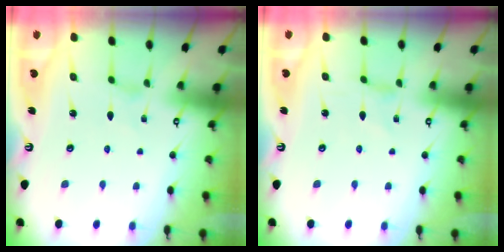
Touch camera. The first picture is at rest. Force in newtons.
{"total": 0.5, "press": 0.5, "slide": 0.2}